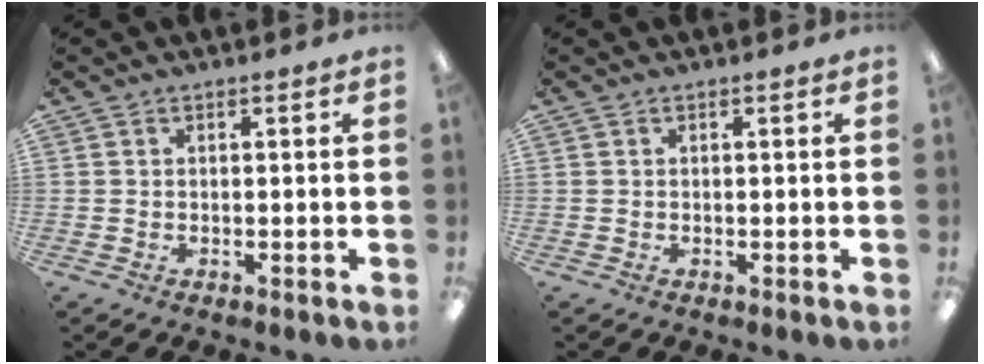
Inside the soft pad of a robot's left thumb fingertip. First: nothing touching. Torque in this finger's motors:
{"motor_torque": [0.00, 0.00, 0.01, -0.03, -0.01]}